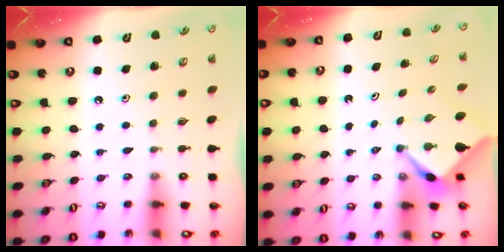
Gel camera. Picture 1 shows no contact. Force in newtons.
{"total": 2.4, "press": 2.4, "slide": 0.3}